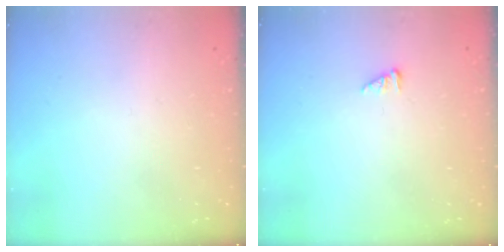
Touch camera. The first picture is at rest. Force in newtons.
{"total": 1.2, "press": 1.1, "slide": 0.1}